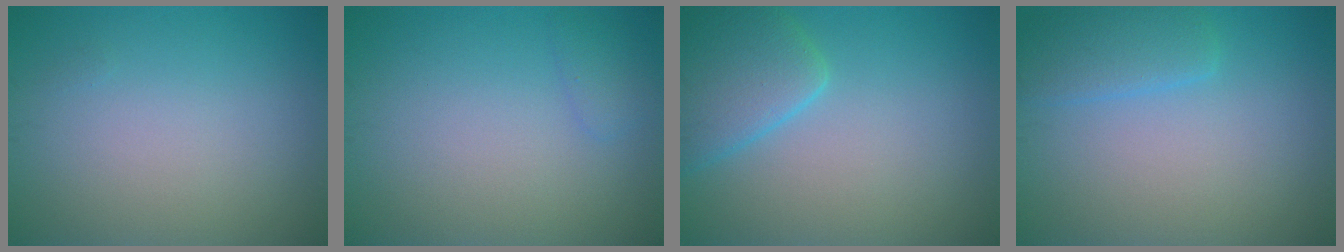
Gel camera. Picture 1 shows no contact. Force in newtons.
{"total": 1.0, "press": 1.0, "slide": 0.1}
{"total": 4.6, "press": 4.6, "slide": 0.4}
{"total": 2.5, "press": 2.5, "slide": 0.3}